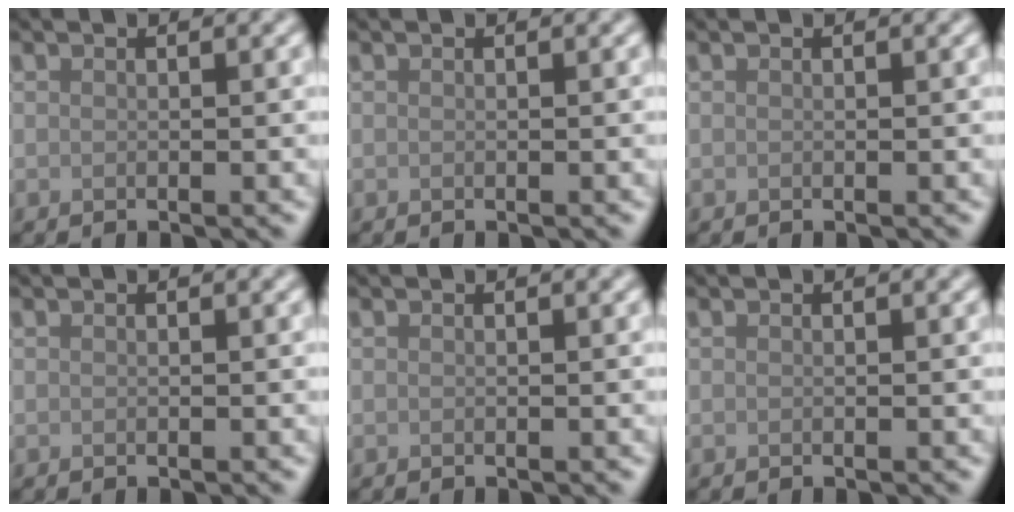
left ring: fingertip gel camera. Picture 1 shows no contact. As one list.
[{"total": 0.0}, {"total": 0.0}, {"total": 0.0}, {"total": 0.0}, {"total": 0.0}]